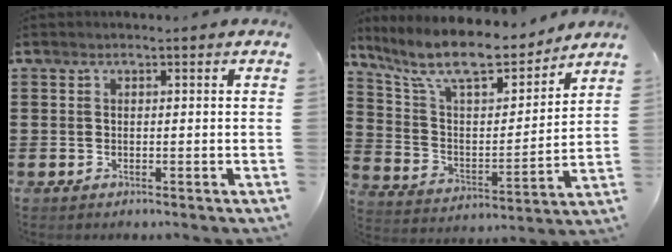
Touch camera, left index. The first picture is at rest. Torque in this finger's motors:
{"motor_torque": [2.14, 0.00, 0.64, 0.21]}